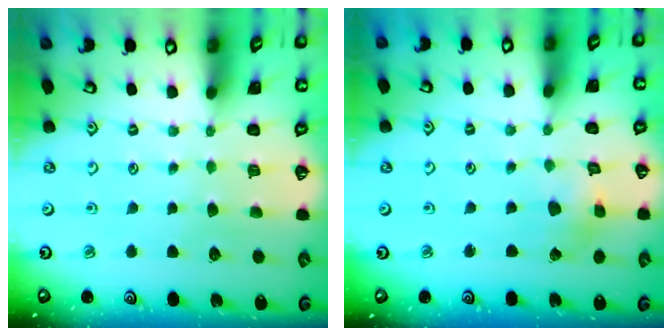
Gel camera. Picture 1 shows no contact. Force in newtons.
{"total": 2.7, "press": 2.7, "slide": 0.2}